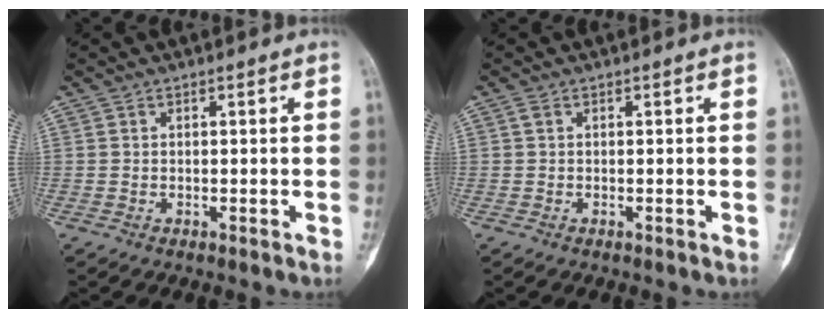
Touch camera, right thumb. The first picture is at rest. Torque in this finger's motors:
{"motor_torque": [0.06, 0.18, 0.25, -0.07, 0.07]}